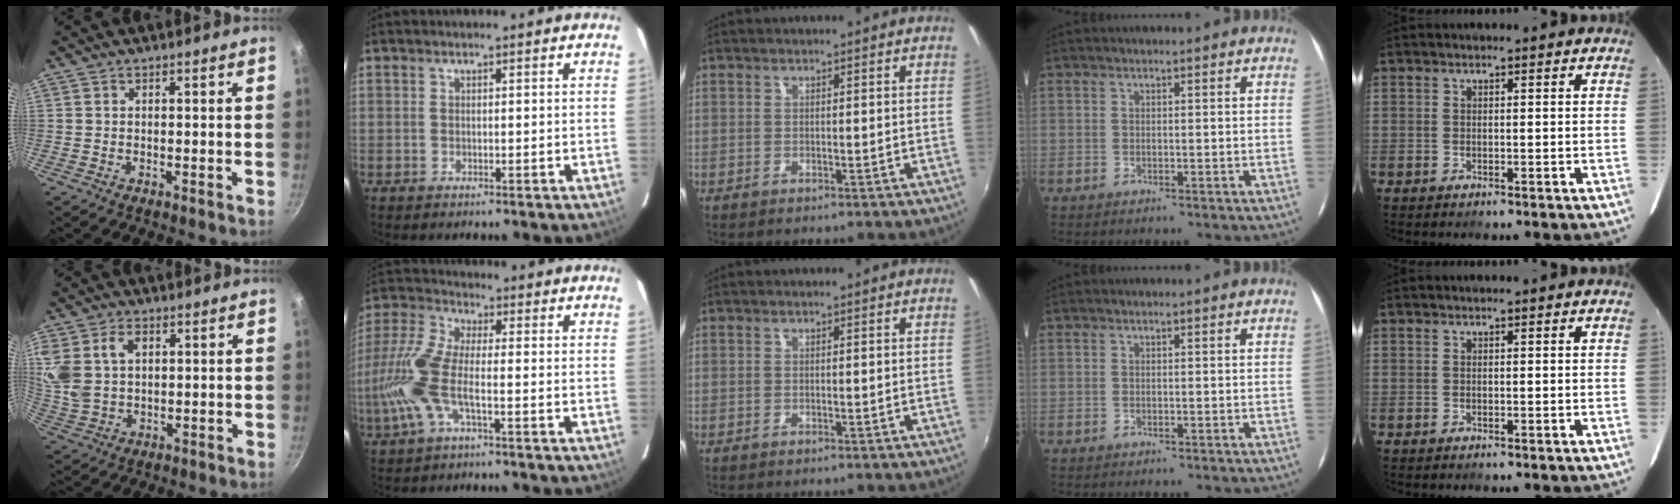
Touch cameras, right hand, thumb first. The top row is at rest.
{"thumb": {"total": 11.5, "force": [3.3, 8.2, 7.2], "torque": [-0.144, -0.006, 0.069]}, "index": {"total": 12.1, "force": [-3.3, 3.7, 11.0], "torque": [-0.254, -0.002, -0.071]}}